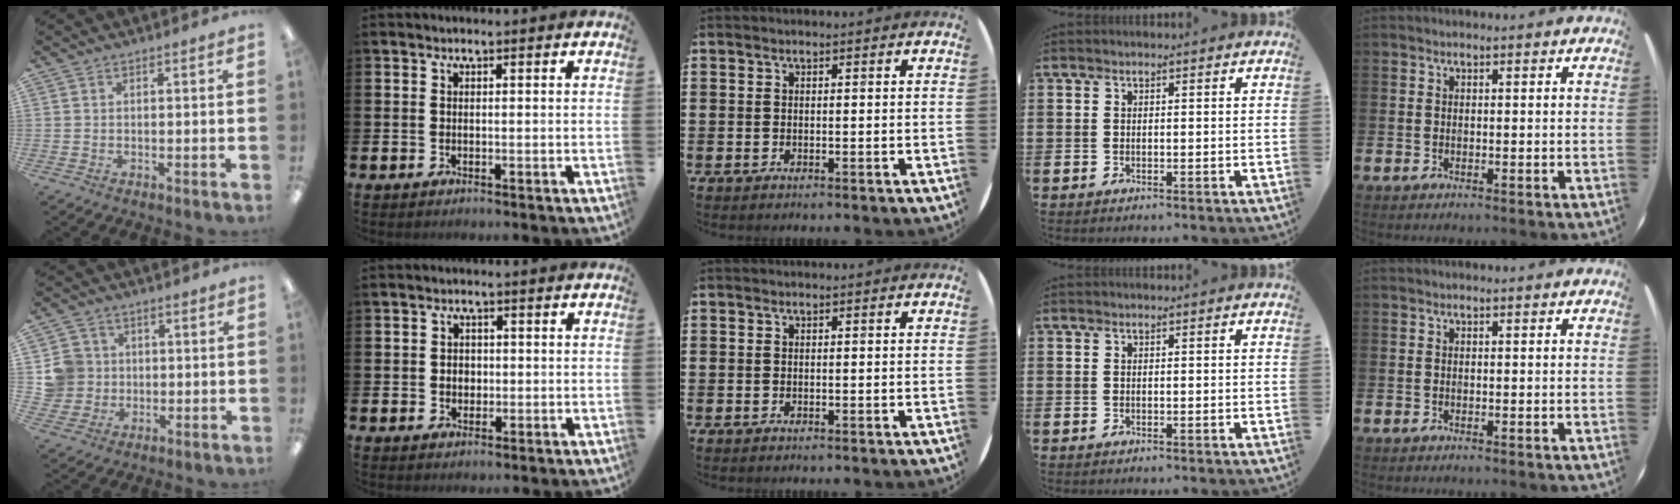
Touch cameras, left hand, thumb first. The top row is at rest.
{"thumb": {"total": 8.1, "force": [1.0, 7.9, 1.5], "torque": [-0.049, 0.009, 0.024]}, "index": {"total": 2.0, "force": [0.0, 1.8, 0.9], "torque": [0.001, 0.001, -0.009]}}